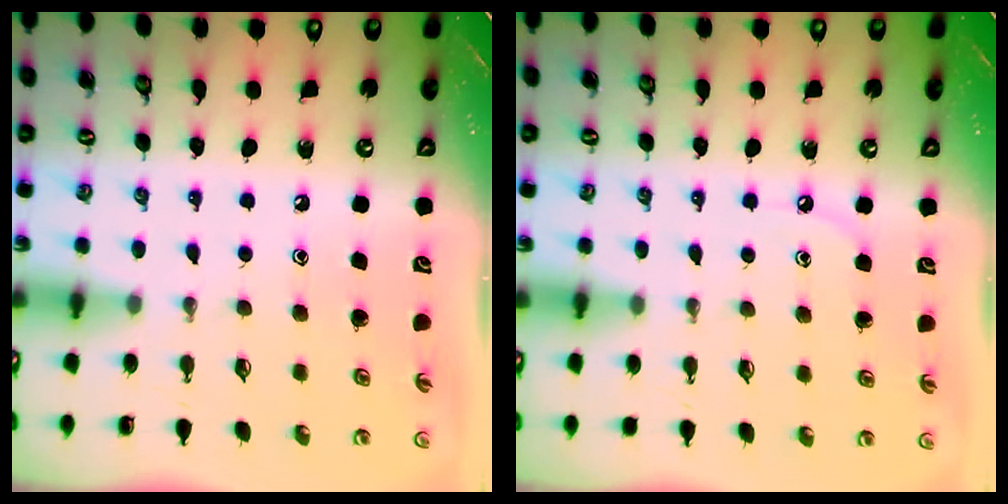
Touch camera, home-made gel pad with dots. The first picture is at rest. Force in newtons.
{"total": 4.3, "press": 4.3, "slide": 0.6}